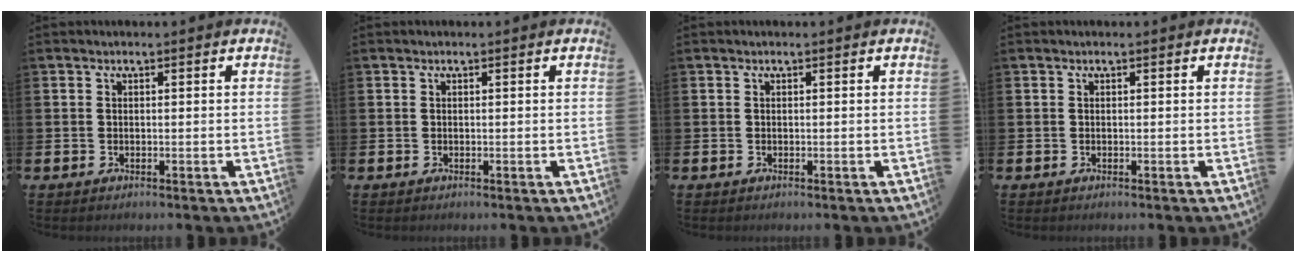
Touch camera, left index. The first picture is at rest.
{"total": 0.0}
{"total": 0.0}
{"total": 0.0}